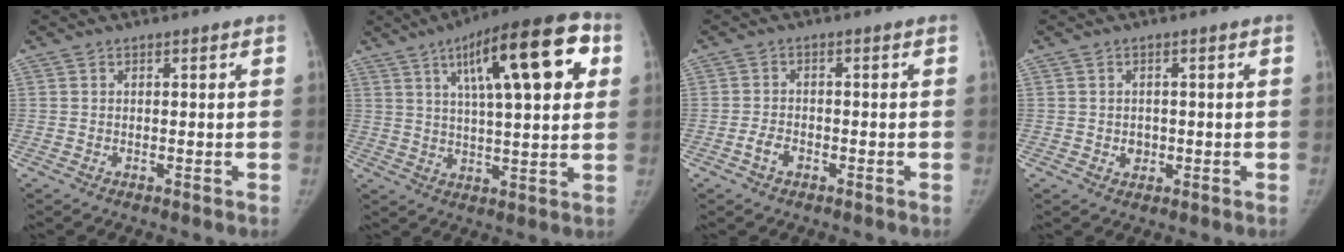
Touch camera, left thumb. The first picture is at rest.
{"total": 20.3, "force": [7.5, 6.0, 17.9], "torque": [-0.242, 0.006, 0.109]}
{"total": 2.7, "force": [-1.7, 1.7, 1.3], "torque": [-0.026, 0.014, -0.029]}
{"total": 2.2, "force": [-0.6, 2.0, 0.8], "torque": [0.002, 0.003, -0.005]}